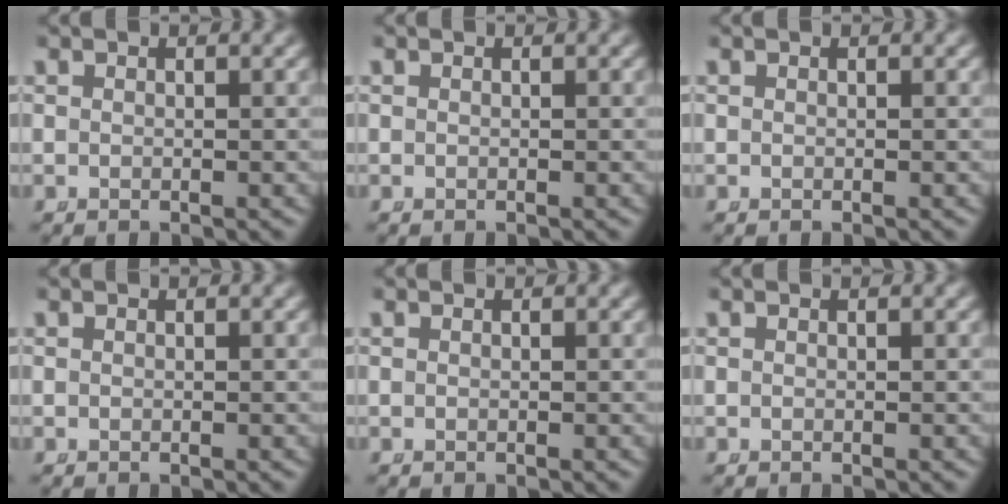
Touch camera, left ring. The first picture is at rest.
{"total": 0.0}
{"total": 0.0}
{"total": 0.0}
{"total": 0.0}
{"total": 0.0}